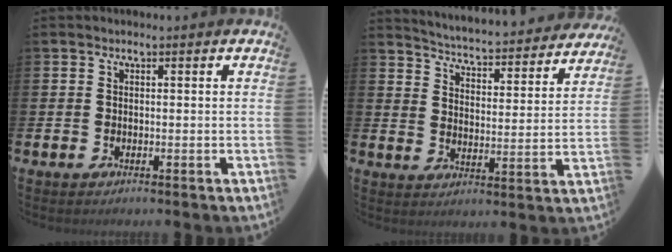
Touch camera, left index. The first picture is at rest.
{"total": 4.7, "force": [4.7, 0.3, 0.6], "torque": [-0.030, -0.048, 0.072]}